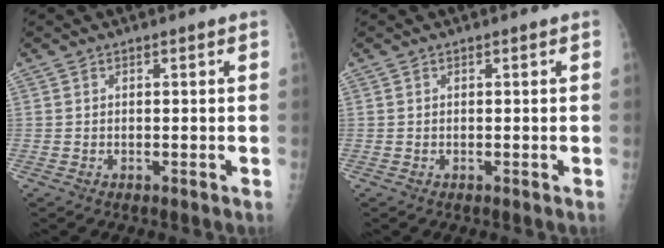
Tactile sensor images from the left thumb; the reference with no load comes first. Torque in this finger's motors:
{"motor_torque": [0.00, 0.00, -0.07, -0.07, 0.00]}